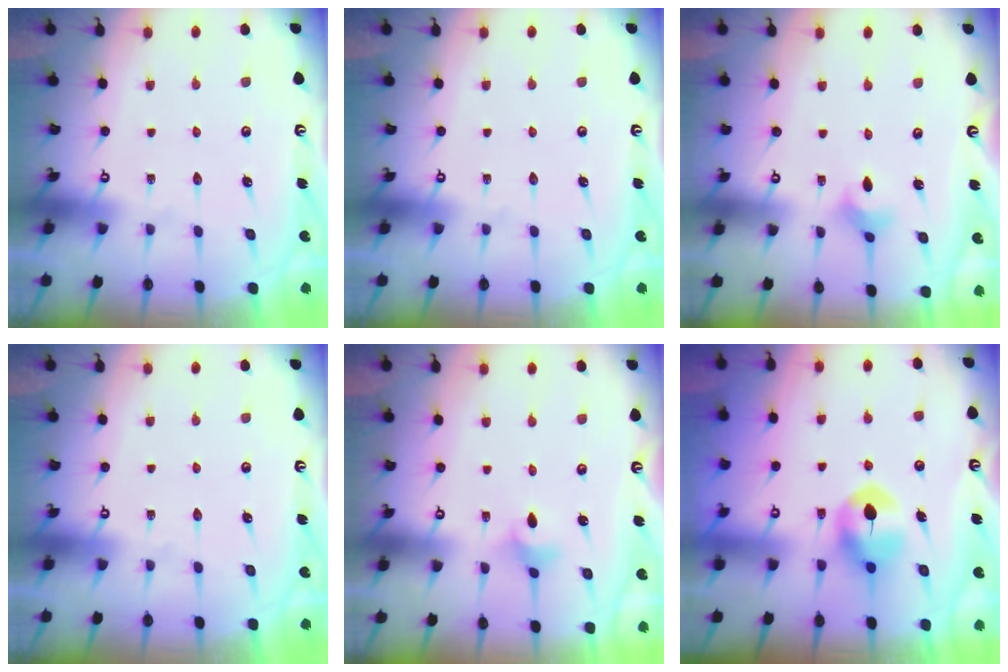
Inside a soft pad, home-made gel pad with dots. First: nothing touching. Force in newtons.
{"total": 0.0}
{"total": 3.8, "press": 3.7, "slide": 0.4}
{"total": 0.0}
{"total": 3.3, "press": 3.2, "slide": 0.5}
{"total": 8.7, "press": 8.7, "slide": 0.4}